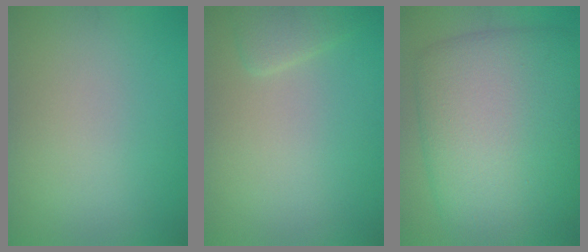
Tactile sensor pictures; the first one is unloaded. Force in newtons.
{"total": 1.9, "press": 1.9, "slide": 0.2}
{"total": 13.5, "press": 13.5, "slide": 0.6}